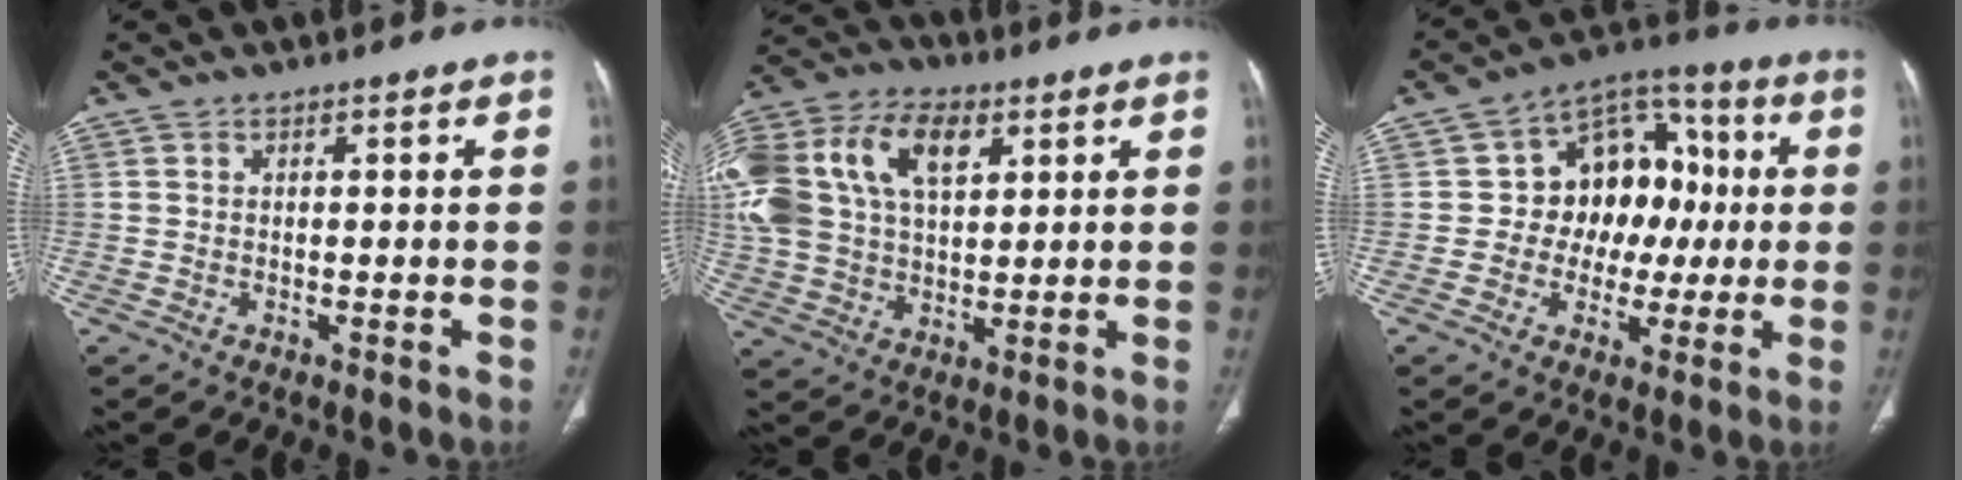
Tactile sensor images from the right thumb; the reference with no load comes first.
{"total": 27.1, "force": [9.2, 17.3, 18.7], "torque": [-0.437, 0.052, 0.176]}
{"total": 14.2, "force": [0.4, 11.1, 8.7], "torque": [-0.066, 0.031, 0.001]}